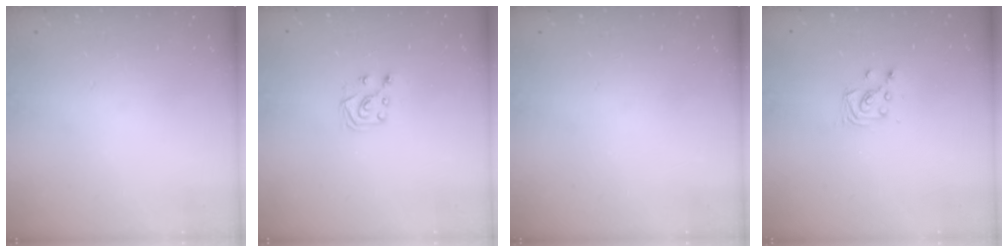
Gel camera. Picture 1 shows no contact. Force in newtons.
{"total": 7.3, "press": 7.2, "slide": 0.5}
{"total": 0.0}
{"total": 4.3, "press": 4.2, "slide": 0.5}